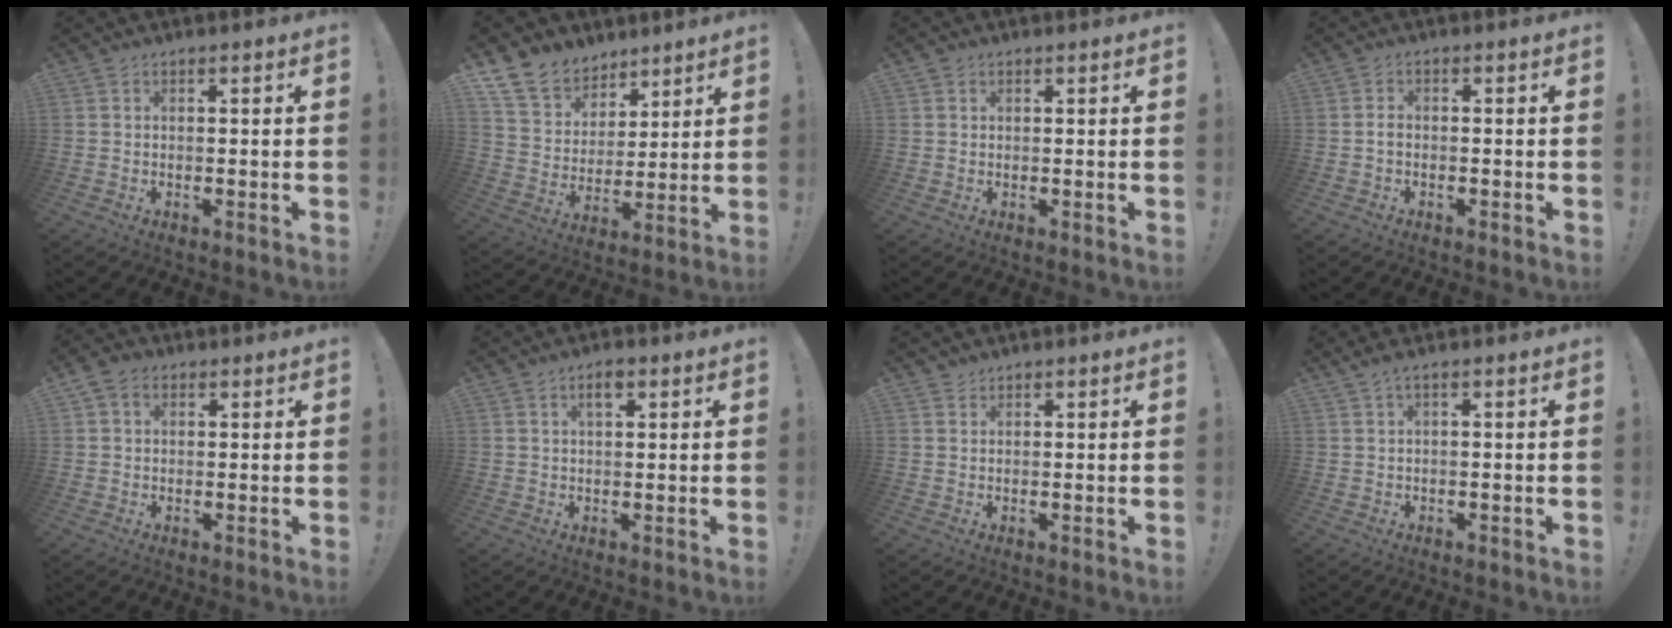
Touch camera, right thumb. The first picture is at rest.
{"total": 12.9, "force": [8.9, 8.8, 3.1], "torque": [-0.061, -0.061, 0.175]}
{"total": 1.3, "force": [0.8, 0.9, 0.3], "torque": [-0.002, 0.000, 0.015]}
{"total": 1.3, "force": [-0.6, 0.6, 0.9], "torque": [-0.015, 0.006, -0.011]}
{"total": 4.6, "force": [1.7, 3.6, 2.3], "torque": [-0.042, 0.004, 0.036]}
{"total": 3.5, "force": [1.7, 1.7, 2.6], "torque": [-0.035, -0.002, 0.025]}
{"total": 1.7, "force": [1.5, 0.7, 0.0], "torque": [0.007, -0.005, 0.027]}
{"total": 1.8, "force": [0.7, 0.0, 1.6], "torque": [-0.030, 0.001, 0.013]}